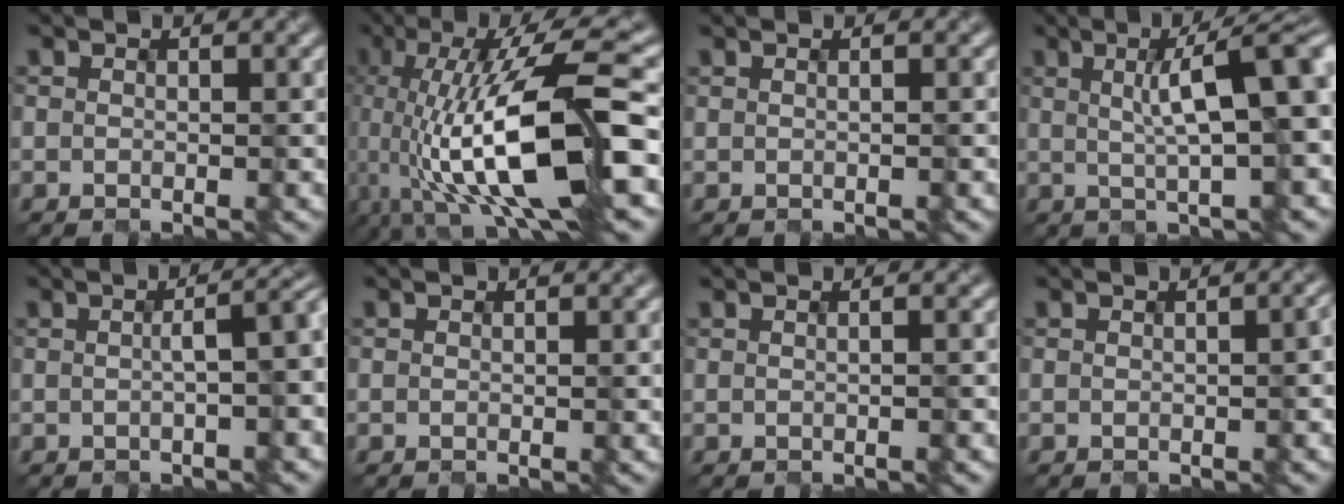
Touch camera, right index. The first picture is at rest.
{"total": 13.9, "force": [-3.2, 3.8, 12.9], "torque": [-0.231, 0.011, -0.050]}
{"total": 1.2, "force": [0.3, 0.6, 0.9], "torque": [-0.004, 0.002, -0.010]}
{"total": 9.3, "force": [1.4, 2.3, 8.9], "torque": [-0.112, 0.012, 0.024]}
{"total": 5.3, "force": [0.0, 2.0, 4.9], "torque": [-0.025, 0.018, 0.004]}
{"total": 0.0}
{"total": 1.8, "force": [0.3, 1.0, 1.5], "torque": [-0.006, 0.008, -0.013]}
{"total": 2.1, "force": [0.0, 1.0, 1.8], "torque": [-0.002, 0.011, 0.005]}